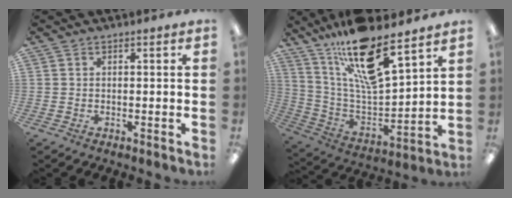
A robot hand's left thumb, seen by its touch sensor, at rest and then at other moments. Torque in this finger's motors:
{"motor_torque": [0.21, 0.10, 1.15, -1.62, 0.20]}